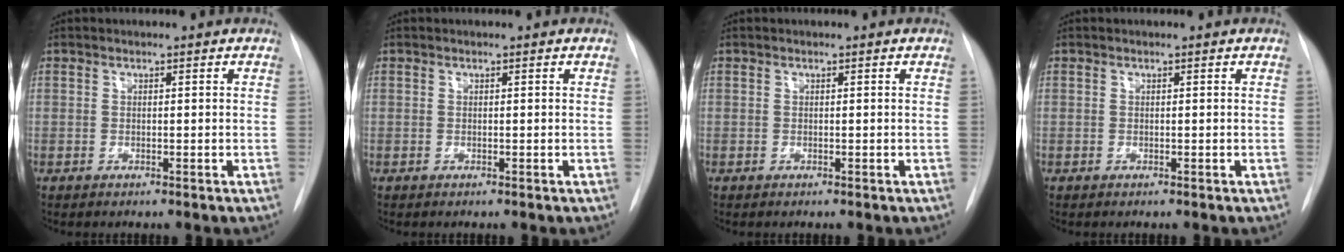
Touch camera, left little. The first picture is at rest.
{"total": 0.0}
{"total": 0.0}
{"total": 0.0}